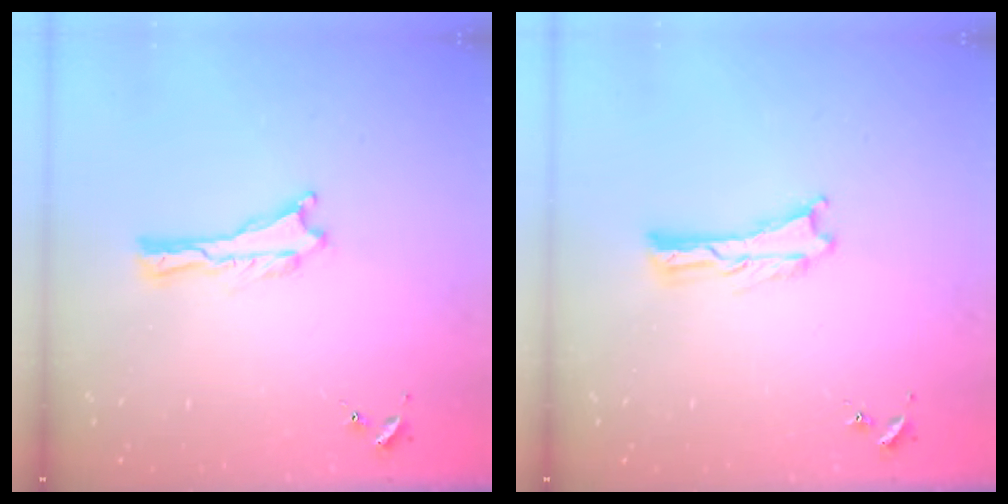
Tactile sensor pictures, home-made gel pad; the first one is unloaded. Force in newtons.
{"total": 0.0}